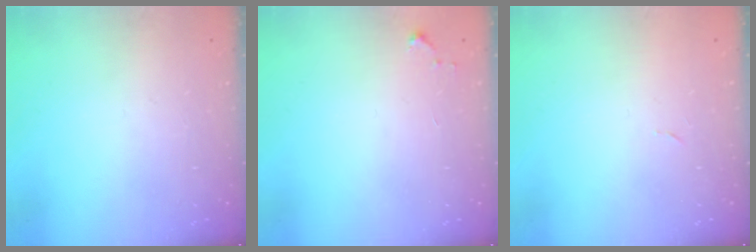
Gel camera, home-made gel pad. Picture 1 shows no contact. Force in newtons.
{"total": 3.5, "press": 3.5, "slide": 0.3}
{"total": 2.4, "press": 2.4, "slide": 0.4}